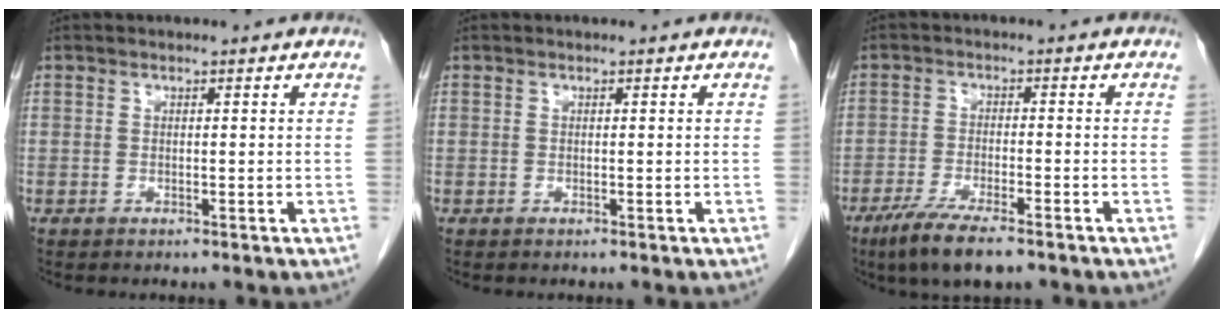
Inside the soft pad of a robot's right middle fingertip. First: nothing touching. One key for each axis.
{"total": 0.0}
{"total": 7.9, "fx": -5.5, "fy": 1.3, "fz": 5.5, "tx": -0.096, "ty": -0.016, "tz": -0.091}